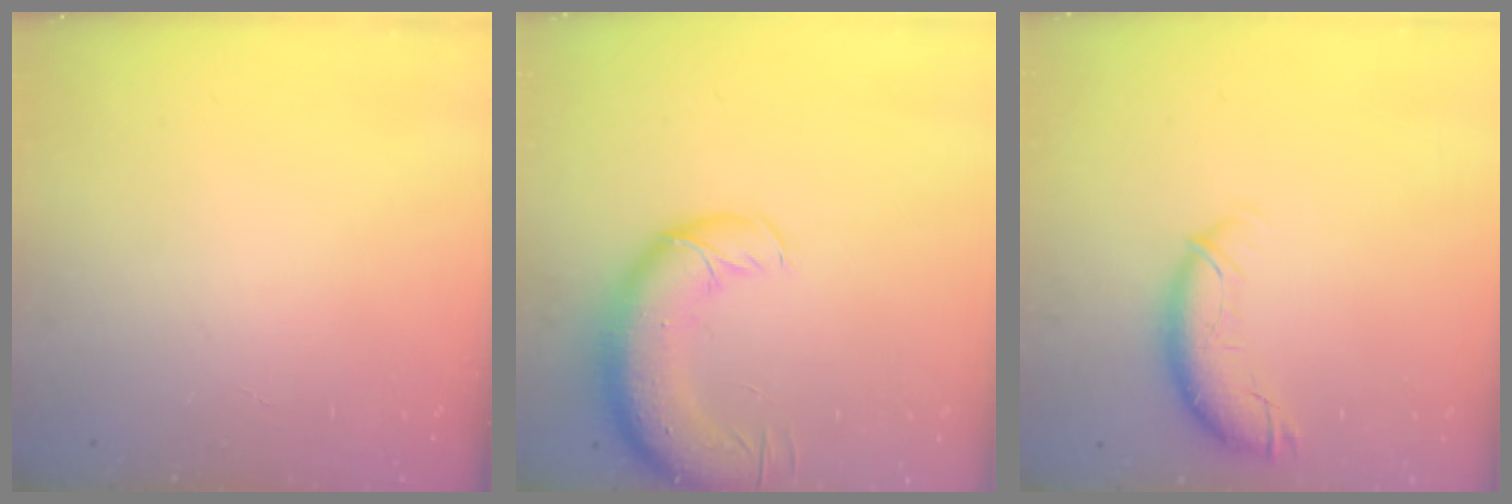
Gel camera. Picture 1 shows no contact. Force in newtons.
{"total": 14.5, "press": 14.1, "slide": 3.5}
{"total": 9.9, "press": 9.9, "slide": 1.3}